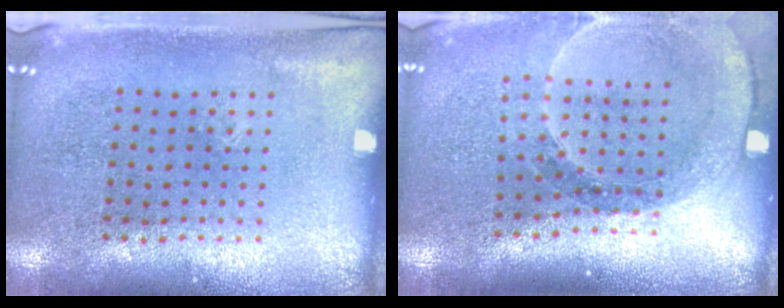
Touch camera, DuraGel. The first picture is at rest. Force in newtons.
{"total": 1.5, "press": 1.5, "slide": 0.1}